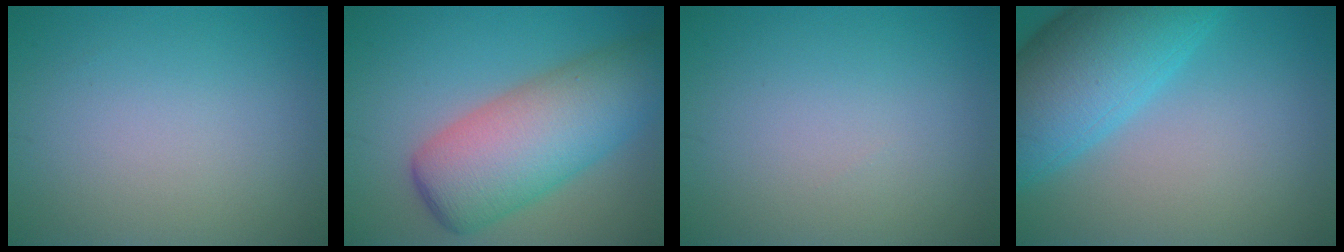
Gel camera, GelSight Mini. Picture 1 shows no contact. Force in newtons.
{"total": 7.9, "press": 7.9, "slide": 0.3}
{"total": 0.0}
{"total": 10.4, "press": 10.4, "slide": 0.3}